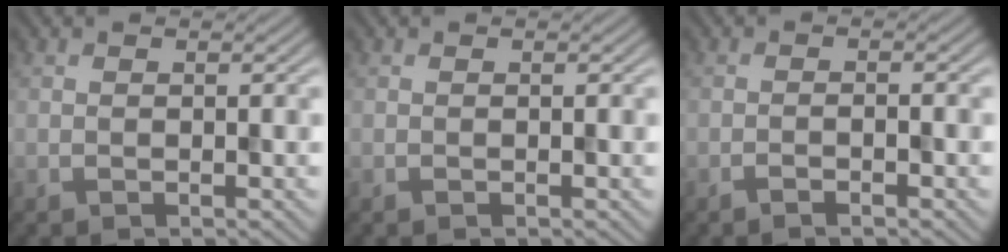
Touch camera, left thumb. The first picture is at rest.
{"total": 0.0}
{"total": 1.3, "force": [-0.9, 0.1, 0.9], "torque": [-0.014, 0.005, -0.018]}